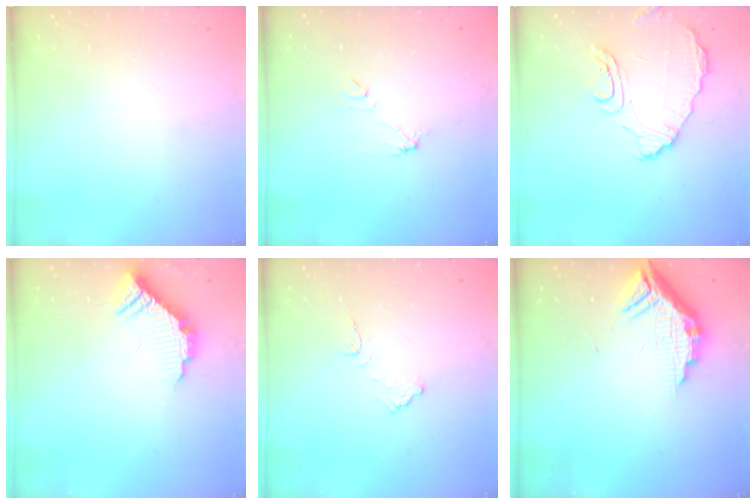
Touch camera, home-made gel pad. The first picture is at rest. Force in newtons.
{"total": 5.2, "press": 5.1, "slide": 0.3}
{"total": 9.5, "press": 9.5, "slide": 0.8}
{"total": 10.4, "press": 10.4, "slide": 0.3}
{"total": 8.2, "press": 8.2, "slide": 0.4}
{"total": 12.6, "press": 12.6, "slide": 1.0}